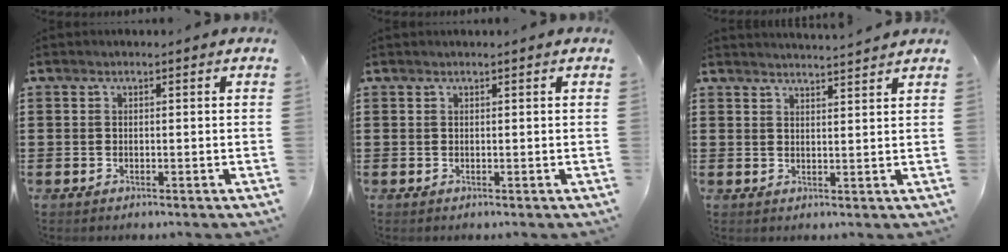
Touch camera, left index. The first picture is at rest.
{"total": 0.0}
{"total": 2.5, "force": [2.5, -0.5, -0.1], "torque": [-0.006, -0.013, 0.046]}